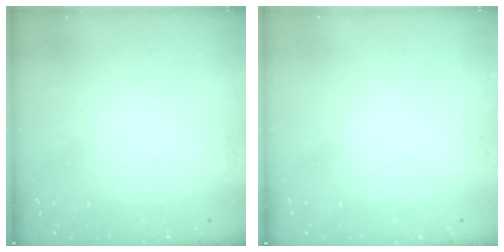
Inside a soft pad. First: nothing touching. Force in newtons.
{"total": 2.8, "press": 2.8, "slide": 0.4}